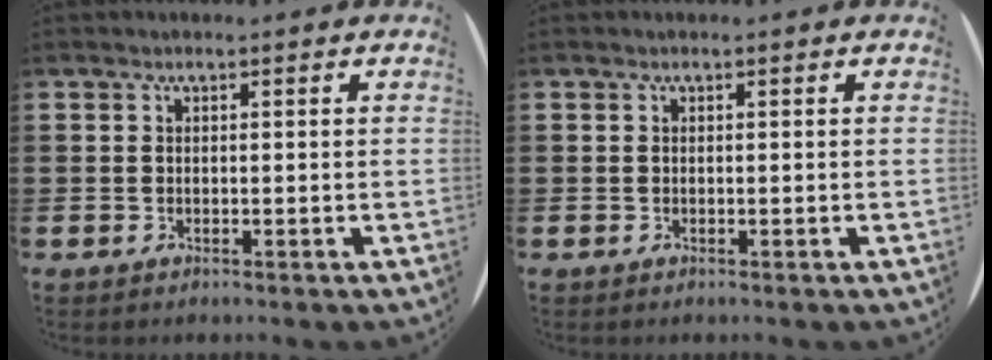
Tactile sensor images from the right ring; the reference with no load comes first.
{"total": 0.0}